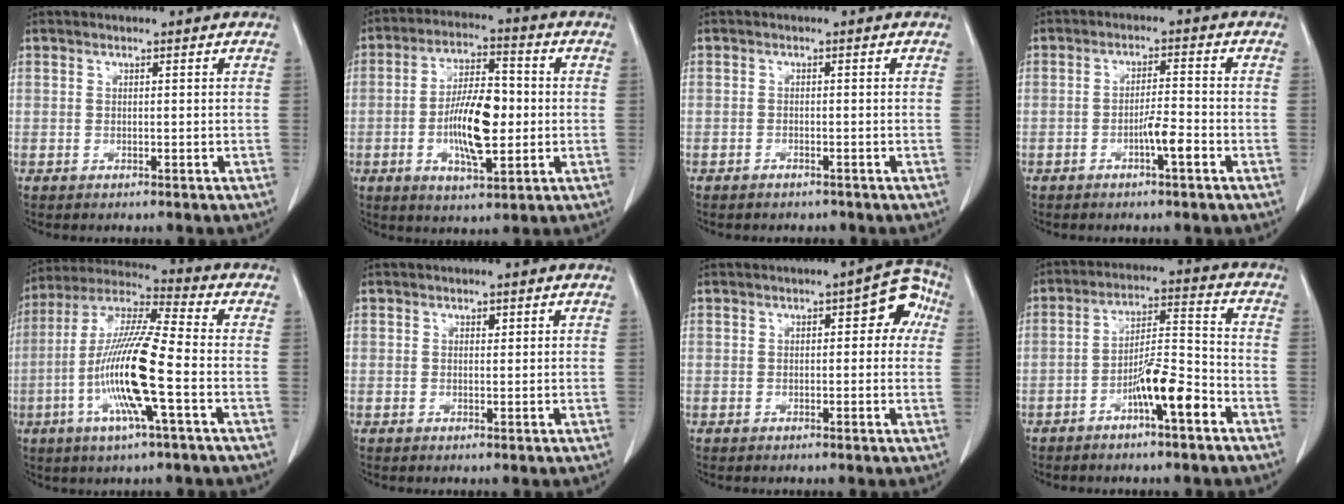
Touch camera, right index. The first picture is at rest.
{"total": 9.4, "force": [-1.1, 3.3, 8.7], "torque": [-0.162, 0.005, -0.018]}
{"total": 1.7, "force": [-1.5, 0.8, 0.2], "torque": [-0.006, 0.000, -0.020]}
{"total": 3.9, "force": [-1.8, 0.3, 3.4], "torque": [-0.056, 0.001, -0.032]}
{"total": 15.2, "force": [-3.8, 0.7, 14.7], "torque": [-0.295, -0.006, -0.079]}
{"total": 0.6, "force": [0.3, 0.4, 0.3], "torque": [-0.003, -0.001, 0.004]}
{"total": 6.0, "force": [1.4, 2.6, 5.2], "torque": [-0.049, 0.031, 0.011]}
{"total": 8.6, "force": [-4.4, 1.1, 7.3], "torque": [-0.132, 0.012, -0.074]}